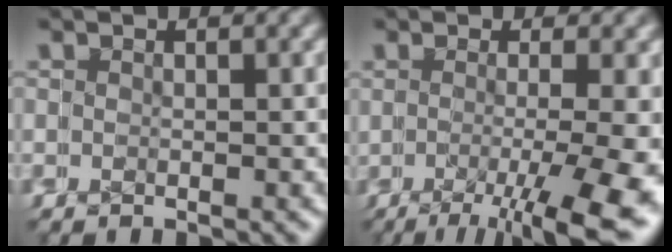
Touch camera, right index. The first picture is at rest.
{"total": 6.7, "force": [-4.0, 2.0, 5.0], "torque": [-0.061, -0.023, -0.046]}